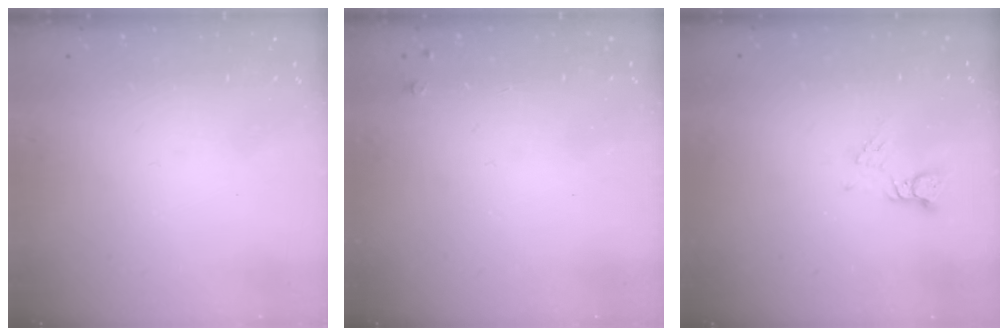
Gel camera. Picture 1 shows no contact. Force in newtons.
{"total": 4.0, "press": 3.9, "slide": 0.5}
{"total": 2.7, "press": 2.7, "slide": 0.2}